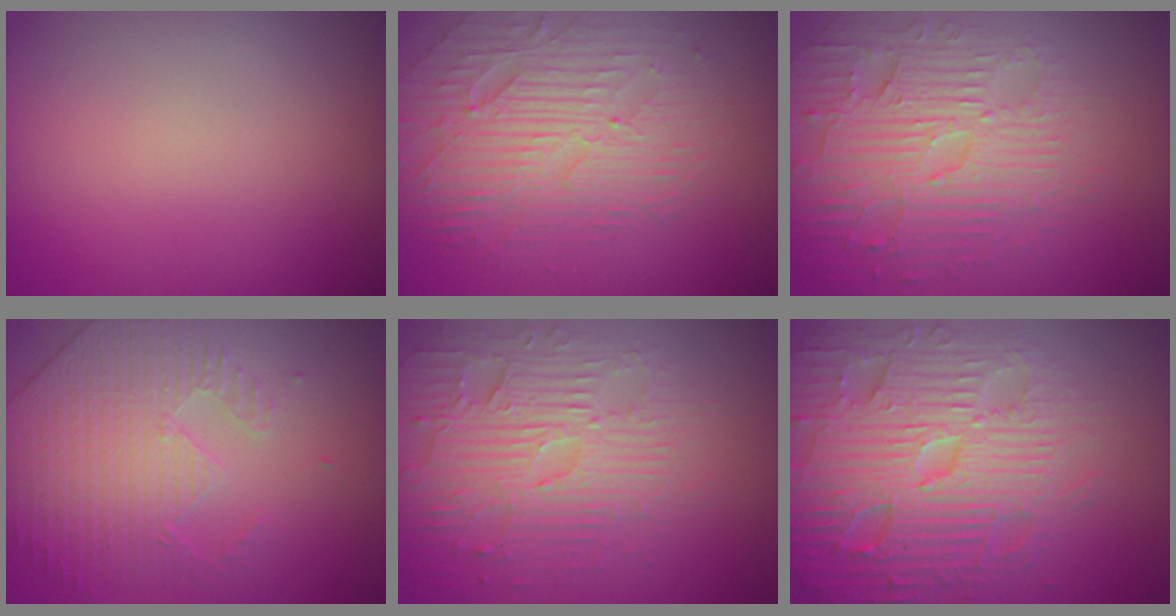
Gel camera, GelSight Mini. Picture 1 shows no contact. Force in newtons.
{"total": 4.3, "press": 3.8, "slide": 2.1}
{"total": 4.7, "press": 4.3, "slide": 1.9}
{"total": 4.4, "press": 3.5, "slide": 2.6}
{"total": 4.4, "press": 4.0, "slide": 1.7}
{"total": 7.8, "press": 7.6, "slide": 1.7}